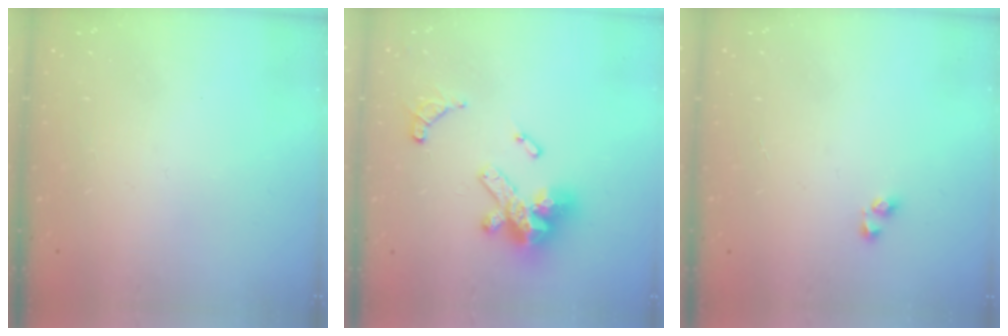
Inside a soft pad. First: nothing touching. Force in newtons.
{"total": 14.2, "press": 14.2, "slide": 1.0}
{"total": 2.9, "press": 2.9, "slide": 0.3}